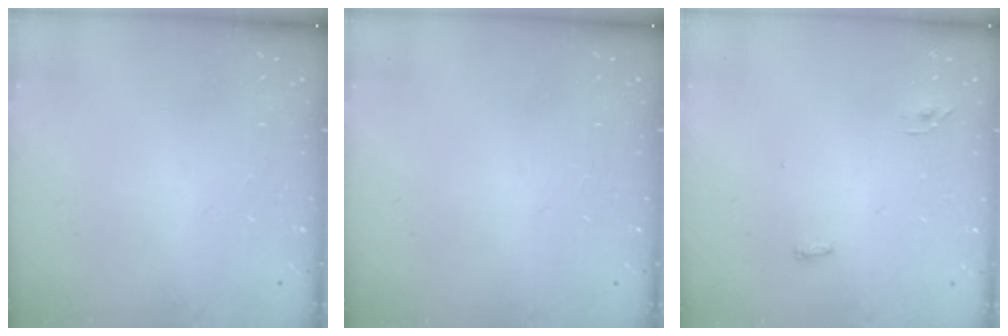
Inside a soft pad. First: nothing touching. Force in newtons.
{"total": 0.0}
{"total": 3.3, "press": 2.9, "slide": 1.7}